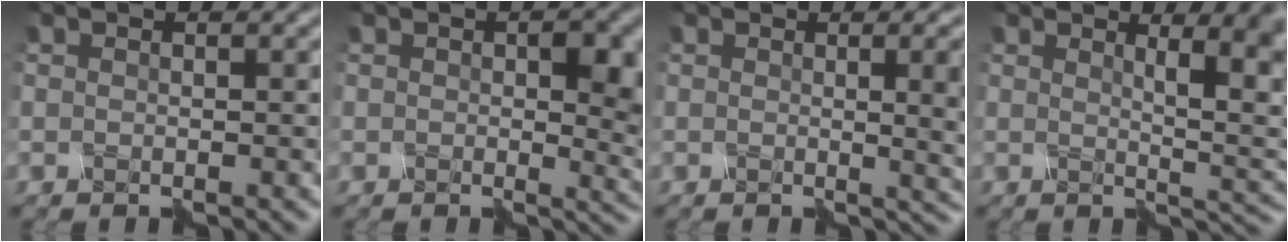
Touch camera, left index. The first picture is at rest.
{"total": 5.7, "force": [0.7, 2.6, 5.0], "torque": [-0.055, -0.001, 0.009]}
{"total": 7.2, "force": [0.4, 3.2, 6.4], "torque": [-0.033, 0.003, 0.003]}
{"total": 6.8, "force": [2.0, 1.9, 6.2], "torque": [-0.064, 0.001, 0.030]}